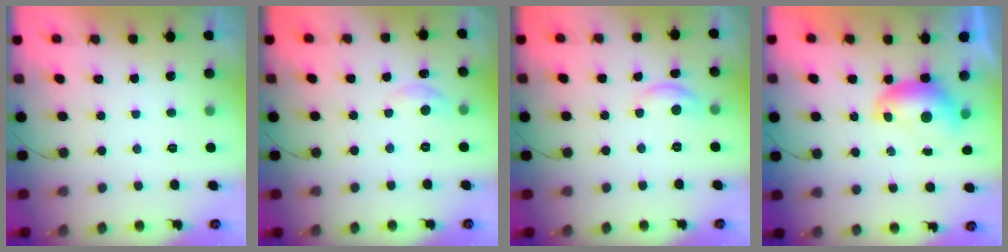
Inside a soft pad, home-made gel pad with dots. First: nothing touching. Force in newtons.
{"total": 3.9, "press": 3.9, "slide": 0.6}
{"total": 6.2, "press": 6.2, "slide": 0.4}
{"total": 8.0, "press": 8.0, "slide": 0.3}